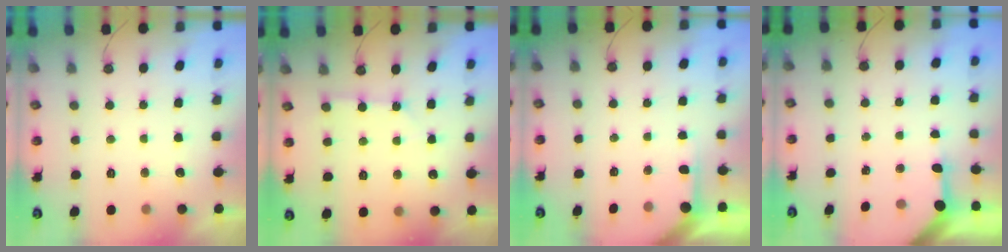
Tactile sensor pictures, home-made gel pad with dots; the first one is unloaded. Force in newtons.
{"total": 2.1, "press": 2.1, "slide": 0.3}
{"total": 2.6, "press": 2.6, "slide": 0.3}
{"total": 3.6, "press": 3.6, "slide": 0.3}